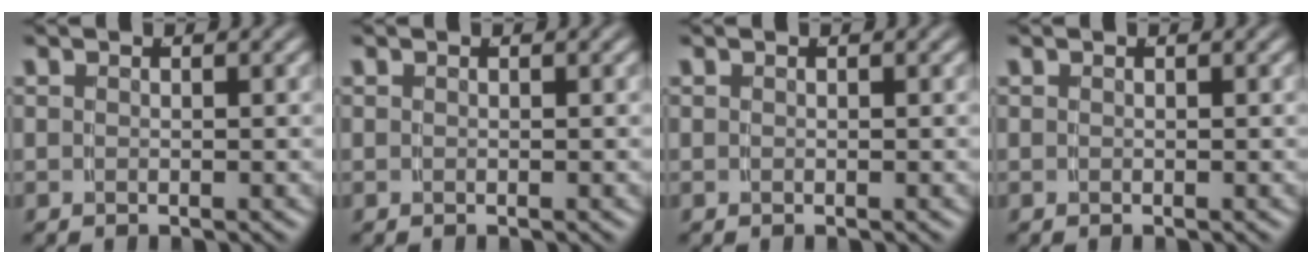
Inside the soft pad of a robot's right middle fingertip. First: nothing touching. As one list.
[{"total": 0.0}, {"total": 0.0}, {"total": 0.0}]